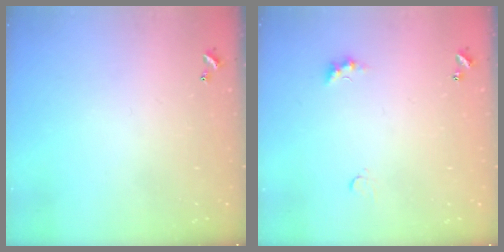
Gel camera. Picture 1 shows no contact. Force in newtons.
{"total": 2.8, "press": 2.8, "slide": 0.5}